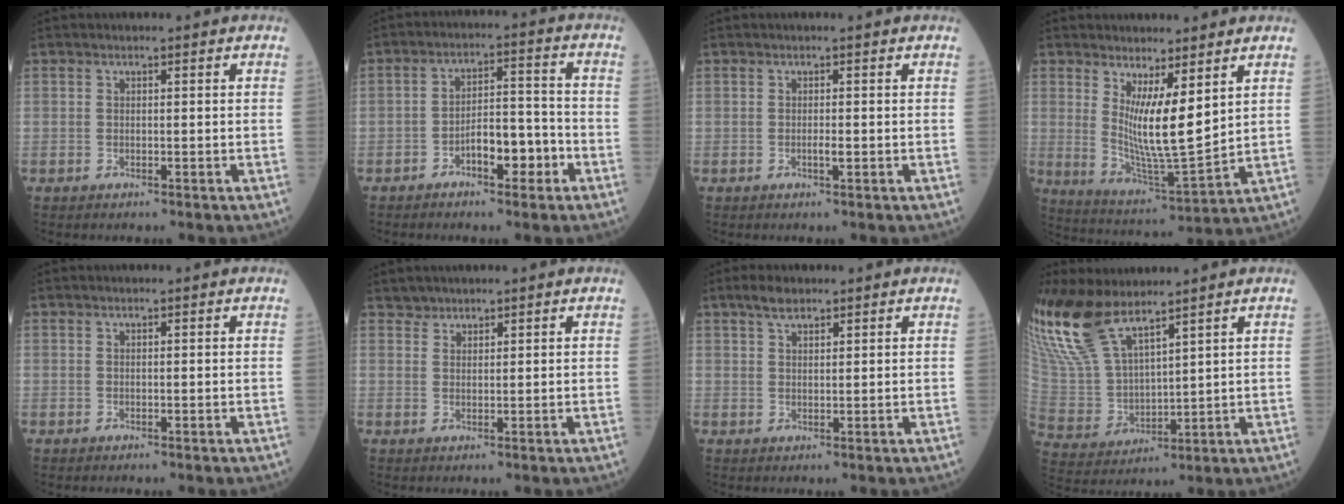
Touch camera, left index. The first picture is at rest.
{"total": 6.7, "force": [-3.5, 2.3, 5.2], "torque": [-0.087, 0.019, -0.057]}
{"total": 1.0, "force": [-0.2, 0.0, 0.9], "torque": [-0.018, -0.001, -0.002]}
{"total": 9.2, "force": [3.3, 1.2, 8.5], "torque": [-0.165, -0.031, 0.069]}
{"total": 0.0}
{"total": 1.4, "force": [1.3, 0.6, -0.3], "torque": [0.008, 0.006, 0.023]}
{"total": 2.8, "force": [2.1, 1.0, 1.6], "torque": [-0.035, 0.008, 0.040]}
{"total": 14.2, "force": [11.3, 3.7, 7.8], "torque": [-0.192, -0.001, 0.238]}